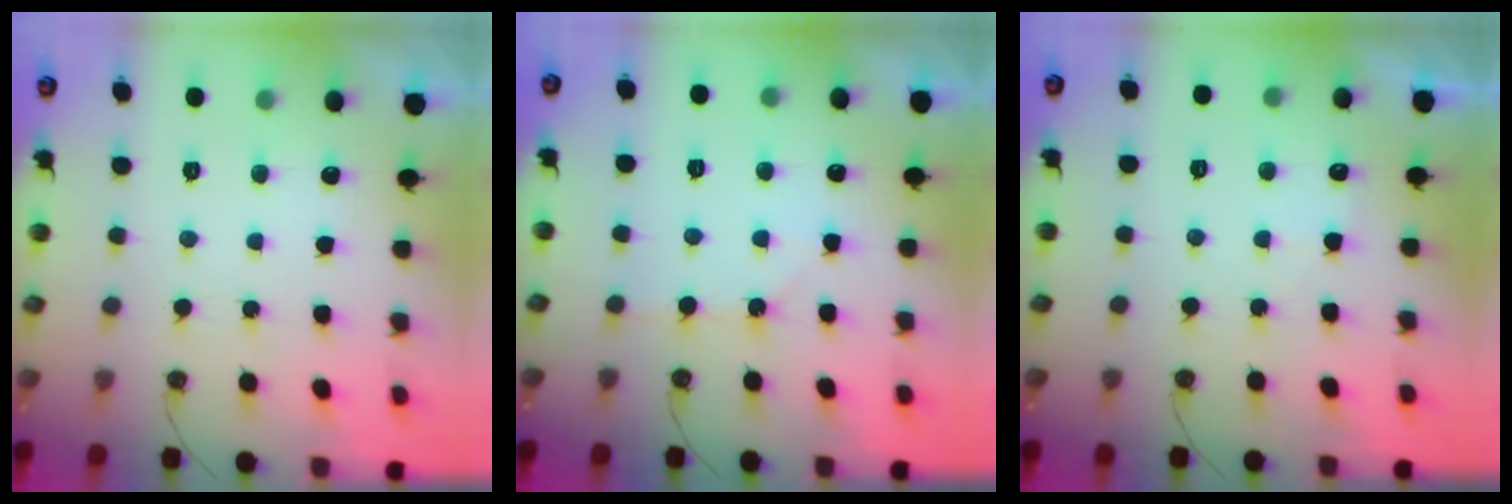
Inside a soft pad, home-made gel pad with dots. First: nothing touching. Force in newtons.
{"total": 5.1, "press": 5.0, "slide": 0.8}
{"total": 4.3, "press": 4.3, "slide": 0.5}